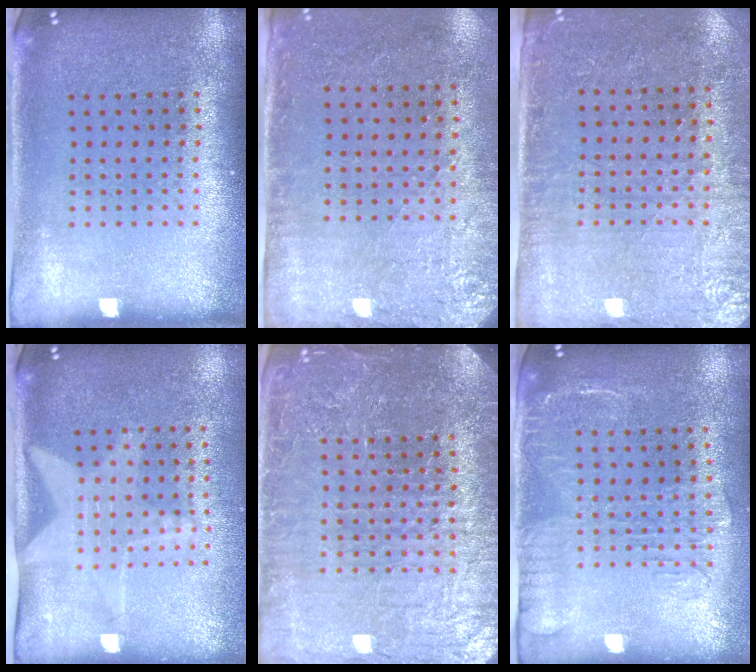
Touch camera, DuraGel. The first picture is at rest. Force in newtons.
{"total": 2.9, "press": 2.3, "slide": 1.7}
{"total": 2.8, "press": 2.4, "slide": 1.4}
{"total": 2.1, "press": 1.6, "slide": 1.3}
{"total": 5.1, "press": 4.7, "slide": 2.0}
{"total": 1.9, "press": 1.6, "slide": 1.1}